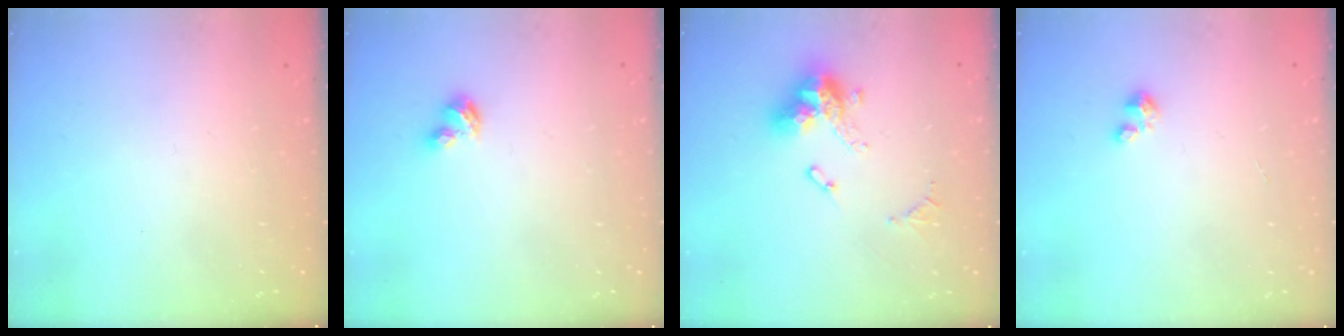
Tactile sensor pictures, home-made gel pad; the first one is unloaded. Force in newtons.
{"total": 2.9, "press": 2.8, "slide": 0.5}
{"total": 13.9, "press": 13.9, "slide": 1.2}
{"total": 1.5, "press": 1.5, "slide": 0.1}